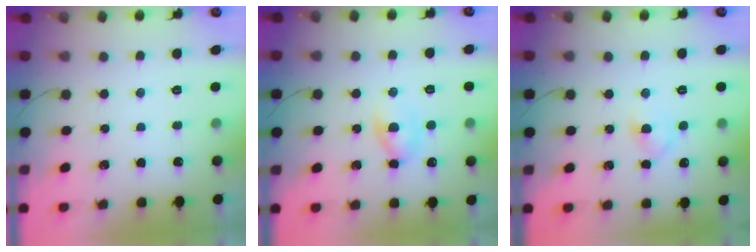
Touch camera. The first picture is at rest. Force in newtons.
{"total": 5.6, "press": 5.4, "slide": 1.3}
{"total": 4.0, "press": 3.7, "slide": 1.5}